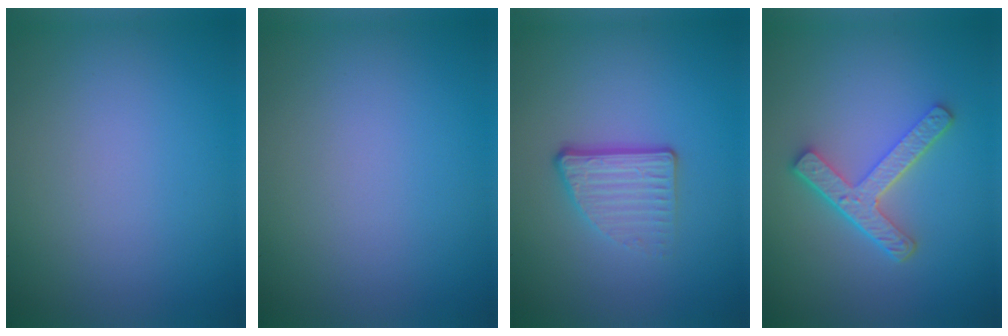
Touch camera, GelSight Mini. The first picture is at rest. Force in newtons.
{"total": 0.0}
{"total": 3.5, "press": 2.5, "slide": 2.5}
{"total": 4.4, "press": 3.3, "slide": 2.9}